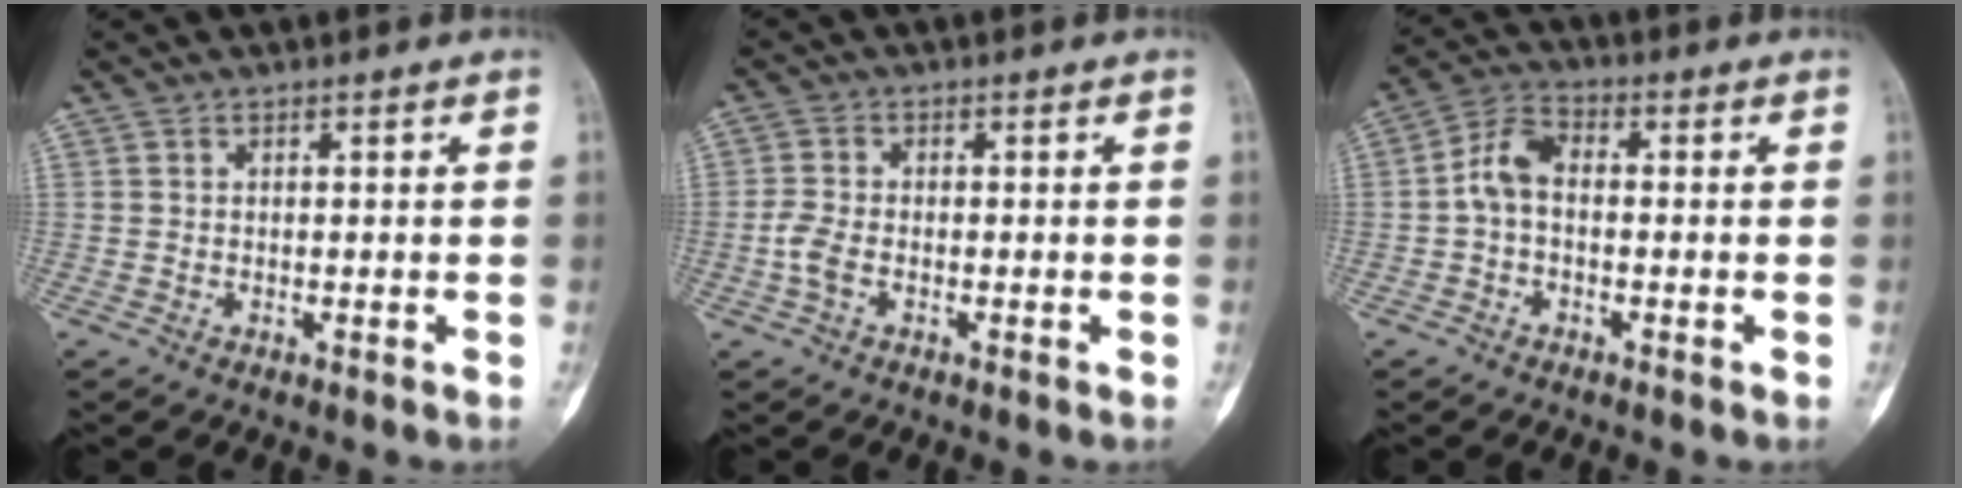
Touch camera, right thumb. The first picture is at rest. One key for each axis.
{"total": 3.6, "fx": -1.2, "fy": 2.0, "fz": 2.7, "tx": -0.068, "ty": 0.008, "tz": -0.028}
{"total": 5.9, "fx": -0.6, "fy": 3.6, "fz": 4.6, "tx": -0.088, "ty": 0.020, "tz": -0.024}